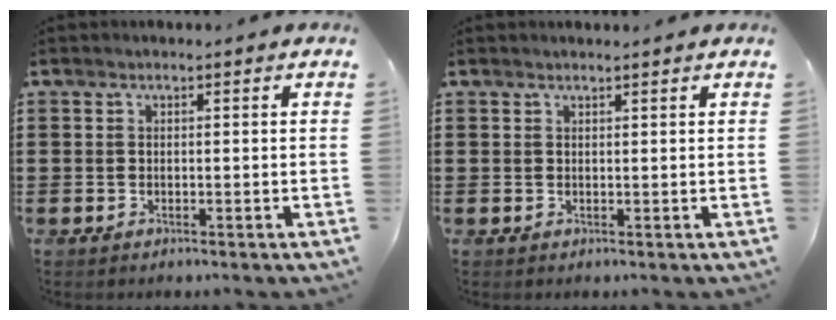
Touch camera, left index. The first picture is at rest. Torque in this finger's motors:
{"motor_torque": [0.02, -0.02, -0.02, -0.01]}